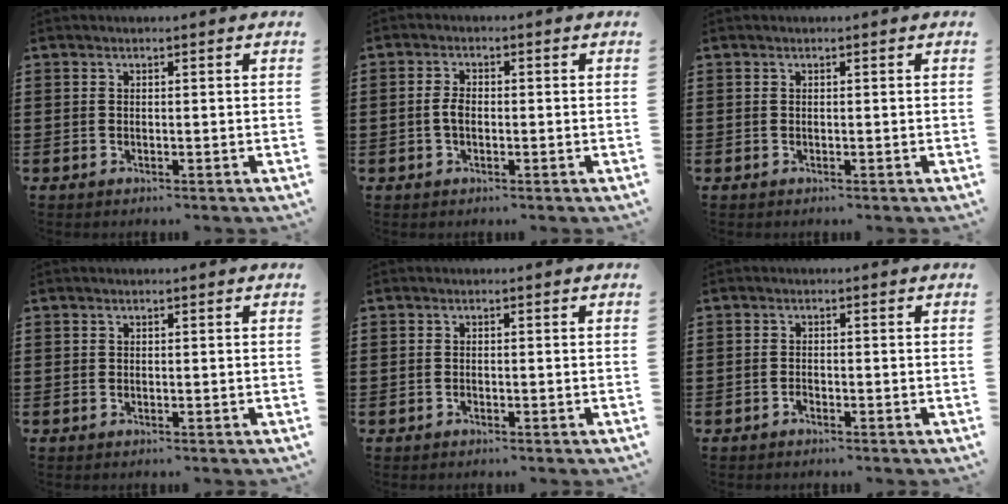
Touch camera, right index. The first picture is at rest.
{"total": 2.5, "force": [-0.4, 1.2, 2.1], "torque": [-0.055, -0.002, -0.013]}
{"total": 0.0}
{"total": 0.0}
{"total": 0.6, "force": [-0.5, 0.3, 0.0], "torque": [0.000, 0.004, -0.011]}
{"total": 0.9, "force": [-0.8, 0.4, 0.1], "torque": [-0.003, 0.001, -0.016]}